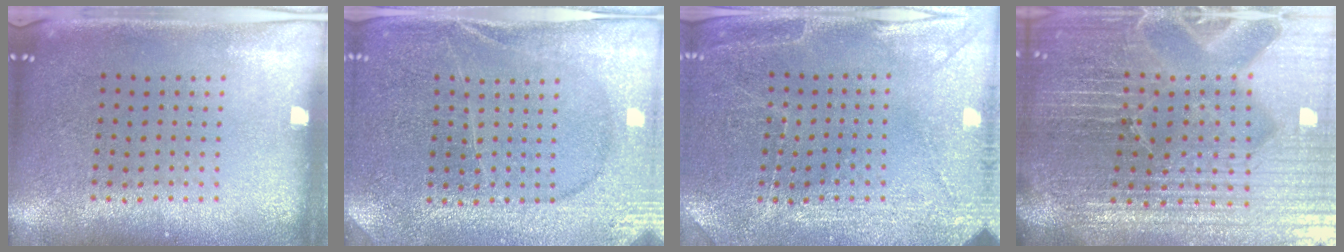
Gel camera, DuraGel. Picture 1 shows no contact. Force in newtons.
{"total": 3.1, "press": 3.1, "slide": 0.6}
{"total": 2.9, "press": 2.9, "slide": 0.2}
{"total": 7.2, "press": 6.3, "slide": 3.4}